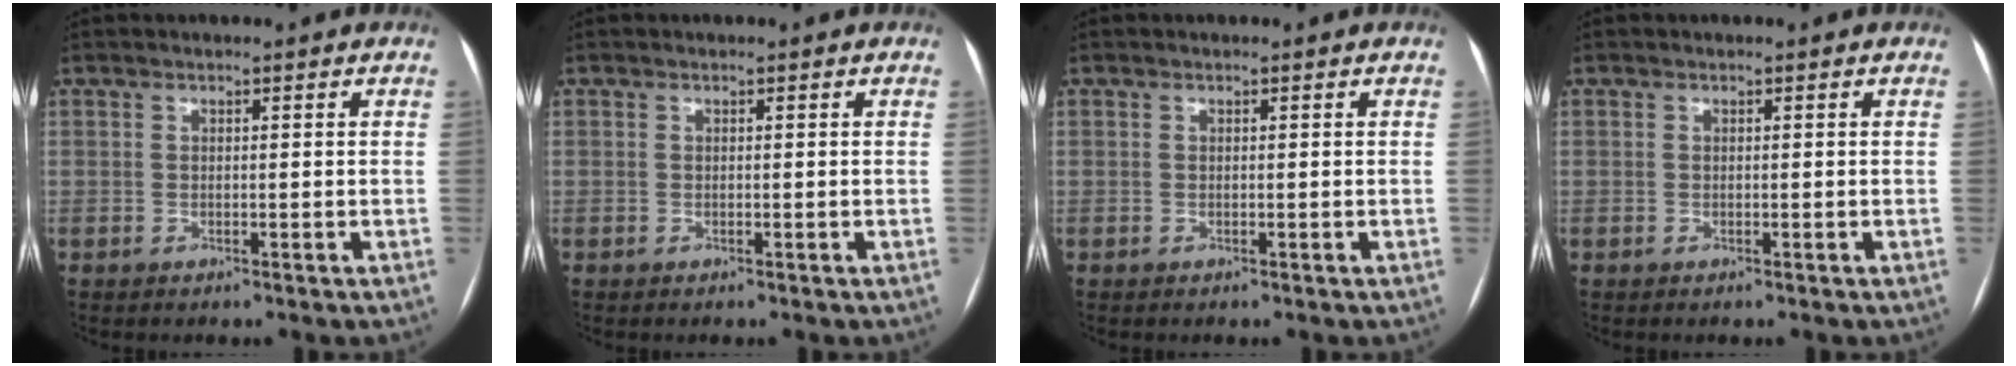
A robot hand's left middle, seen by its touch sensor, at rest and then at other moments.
{"total": 0.0}
{"total": 0.0}
{"total": 0.0}